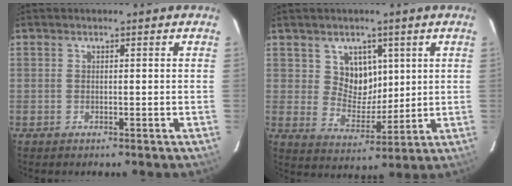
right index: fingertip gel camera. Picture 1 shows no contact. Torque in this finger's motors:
{"motor_torque": [0.01, 0.13, 0.05, 0.03]}